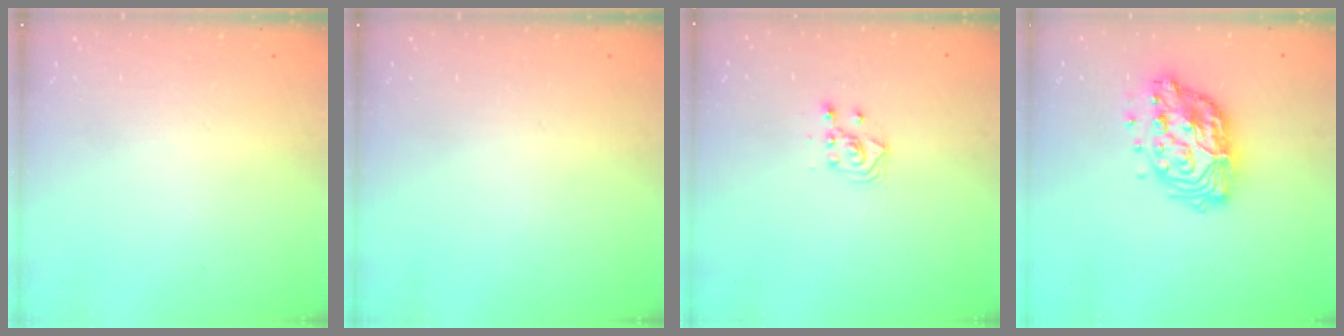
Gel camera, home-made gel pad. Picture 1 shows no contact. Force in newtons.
{"total": 0.0}
{"total": 4.6, "press": 4.5, "slide": 0.6}
{"total": 15.5, "press": 15.5, "slide": 1.3}